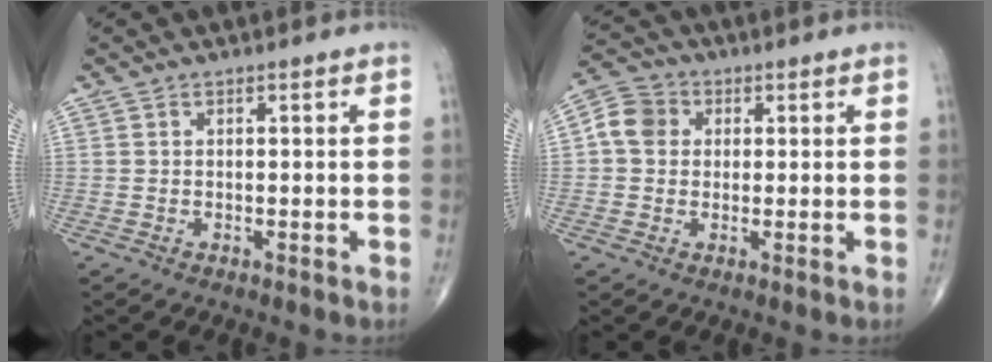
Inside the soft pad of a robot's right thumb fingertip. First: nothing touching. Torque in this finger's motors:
{"motor_torque": [-0.16, 0.19, 0.05, -0.06, 0.01]}